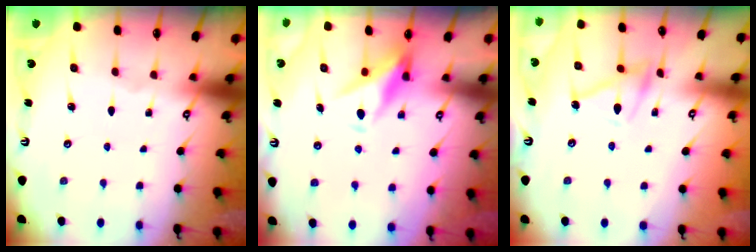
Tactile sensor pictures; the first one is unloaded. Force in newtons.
{"total": 10.3, "press": 10.3, "slide": 0.9}
{"total": 11.4, "press": 11.4, "slide": 0.7}